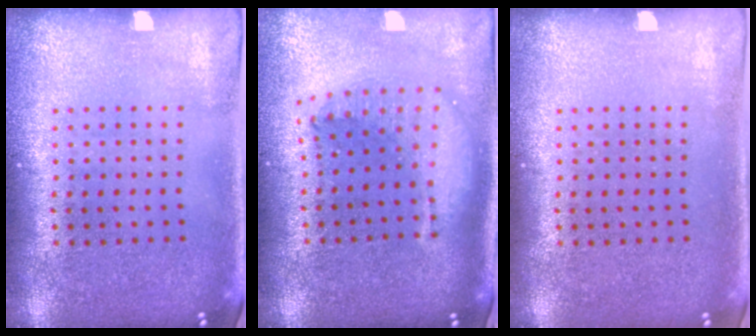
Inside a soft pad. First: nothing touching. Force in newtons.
{"total": 2.1, "press": 1.6, "slide": 1.3}
{"total": 0.0}